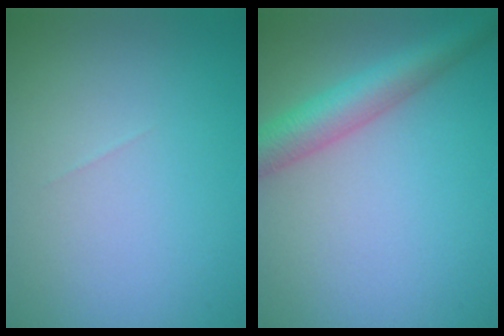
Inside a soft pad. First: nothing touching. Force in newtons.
{"total": 5.1, "press": 5.1, "slide": 0.2}